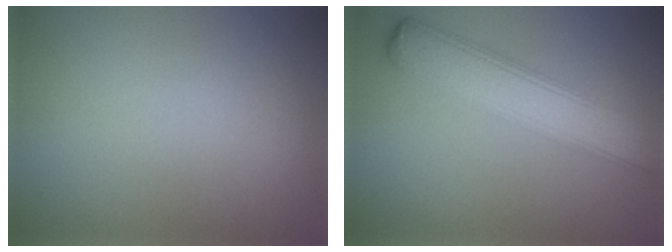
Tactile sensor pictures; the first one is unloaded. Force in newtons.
{"total": 5.9, "press": 5.9, "slide": 0.2}